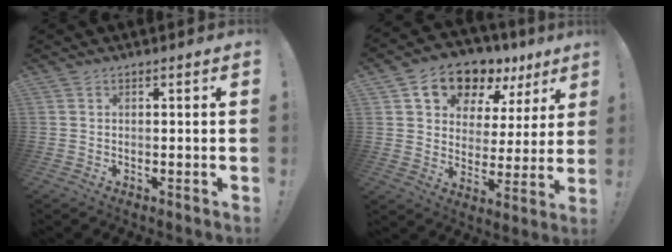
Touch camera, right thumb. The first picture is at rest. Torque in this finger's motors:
{"motor_torque": [0.44, 2.40, 0.46, -0.23, 0.26]}